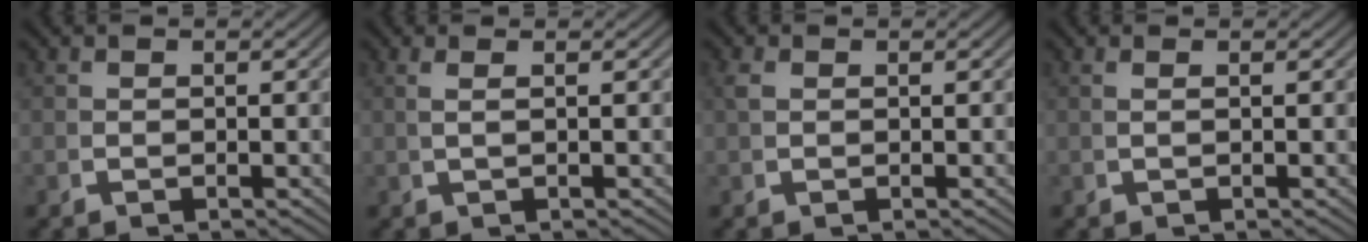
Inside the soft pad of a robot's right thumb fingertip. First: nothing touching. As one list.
[{"total": 1.2, "force": [0.5, -0.7, 0.8], "torque": [-0.021, 0.004, 0.015]}, {"total": 0.6, "force": [0.4, 0.1, 0.3], "torque": [-0.012, -0.002, 0.014]}, {"total": 0.6, "force": [0.1, -0.5, 0.4], "torque": [-0.011, 0.002, 0.006]}]